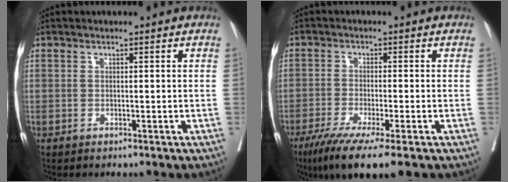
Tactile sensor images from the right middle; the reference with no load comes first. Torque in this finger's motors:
{"motor_torque": [1.27, -0.87, 0.51, 0.11]}